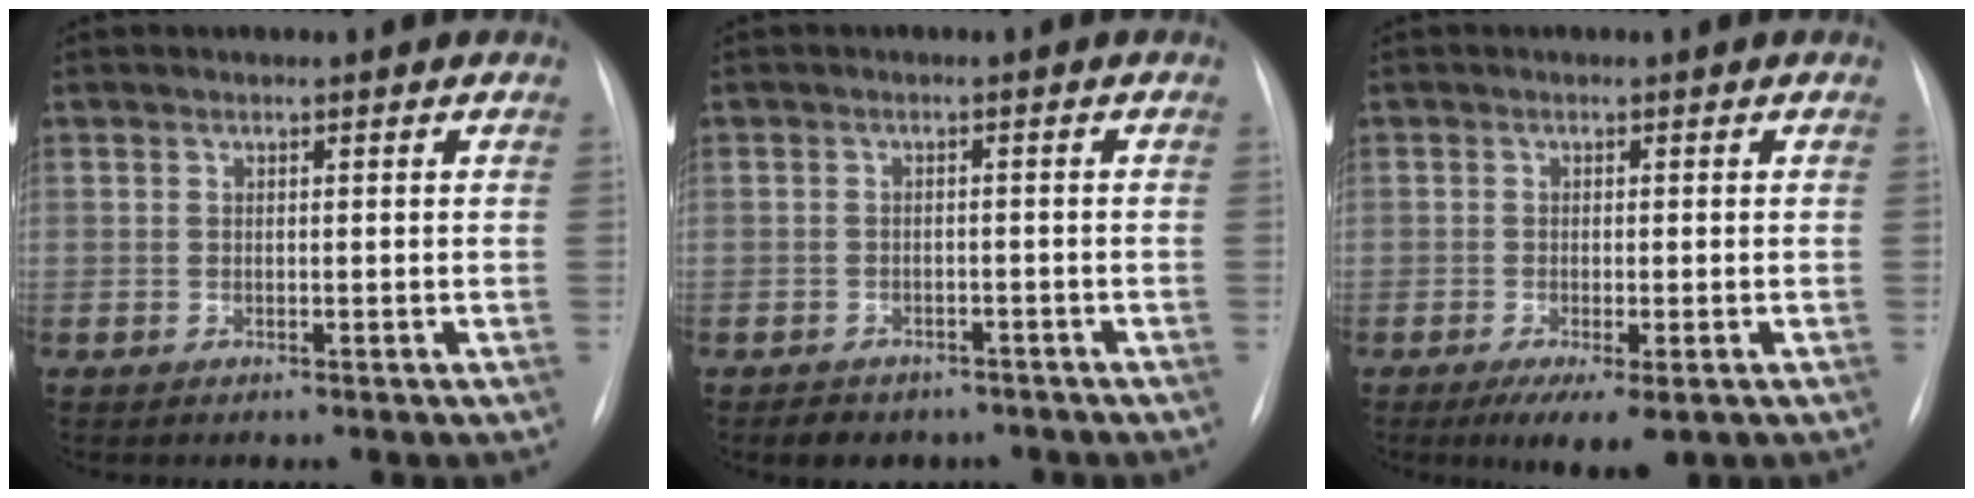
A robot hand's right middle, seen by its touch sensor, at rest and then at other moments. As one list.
[{"total": 5.7, "force": [-4.6, 3.2, 1.4], "torque": [-0.021, 0.007, -0.052]}, {"total": 5.2, "force": [-2.8, 1.3, 4.2], "torque": [-0.065, -0.014, -0.037]}]